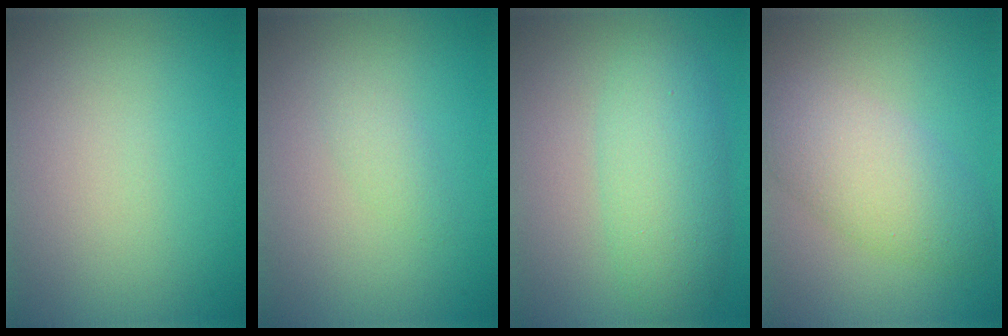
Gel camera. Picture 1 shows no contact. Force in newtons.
{"total": 1.1, "press": 1.1, "slide": 0.0}
{"total": 4.8, "press": 4.8, "slide": 0.0}
{"total": 4.6, "press": 4.6, "slide": 0.0}